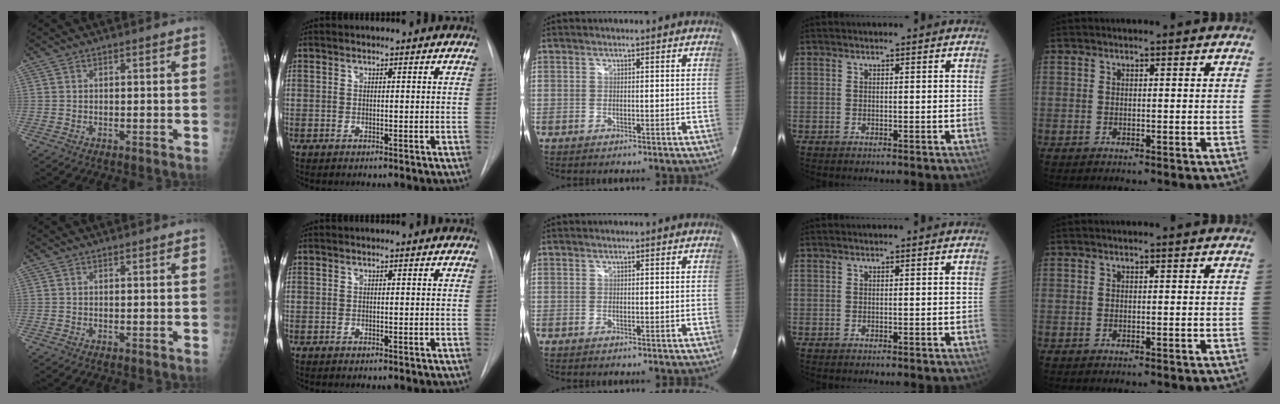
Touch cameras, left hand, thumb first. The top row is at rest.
{}